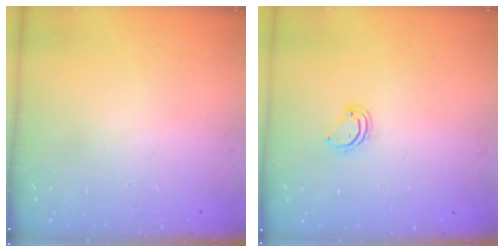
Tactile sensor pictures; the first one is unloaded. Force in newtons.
{"total": 3.1, "press": 3.1, "slide": 0.2}